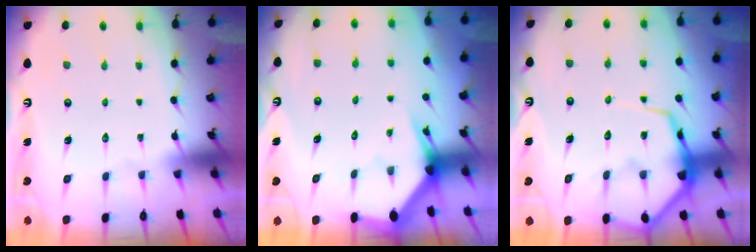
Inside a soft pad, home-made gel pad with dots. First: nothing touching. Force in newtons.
{"total": 3.0, "press": 3.0, "slide": 0.1}
{"total": 11.3, "press": 11.2, "slide": 1.2}